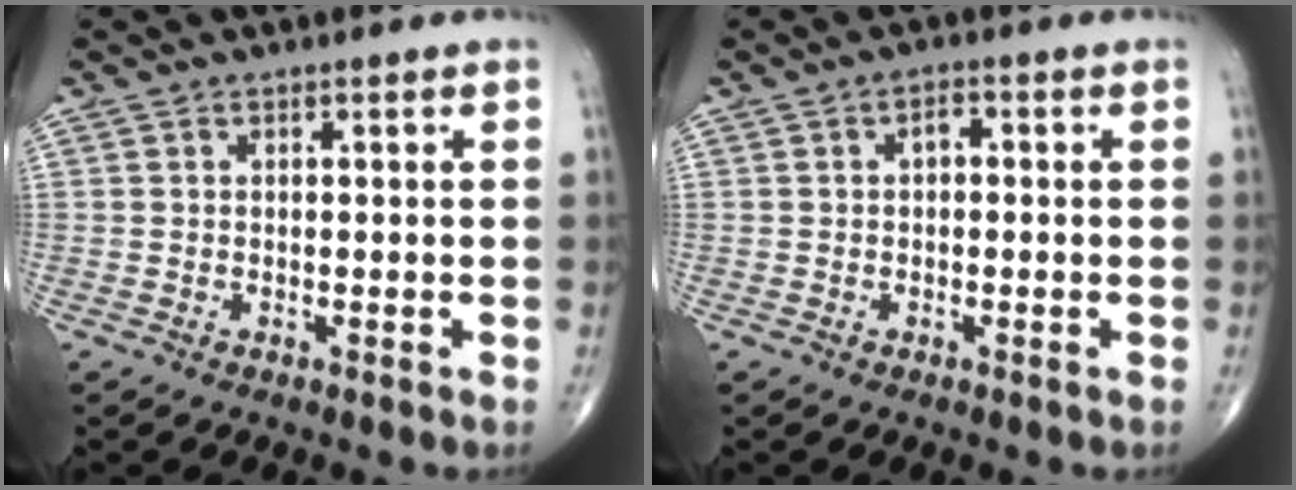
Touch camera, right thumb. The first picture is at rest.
{"total": 2.0, "force": [0.1, 1.3, 1.6], "torque": [-0.015, 0.009, -0.004]}